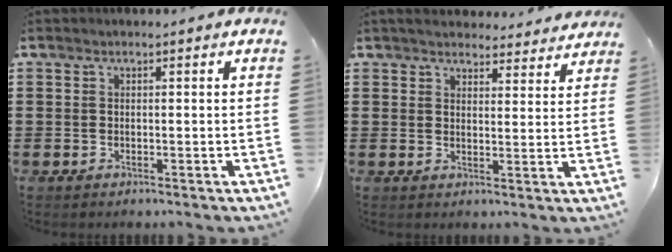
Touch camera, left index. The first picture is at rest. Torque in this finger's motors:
{"motor_torque": [1.07, -1.07, 0.30, 0.08]}